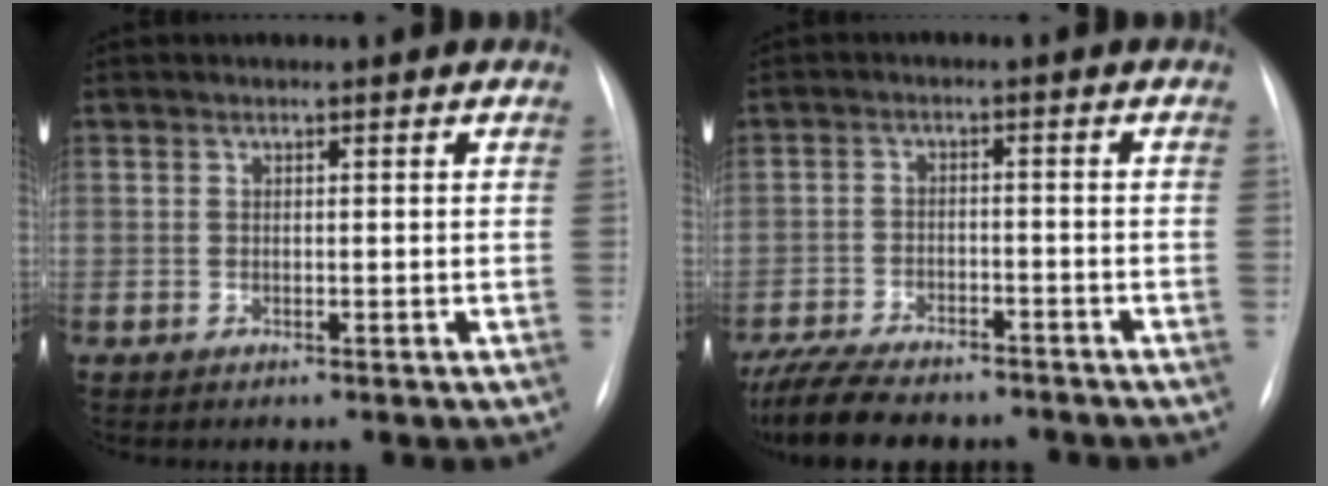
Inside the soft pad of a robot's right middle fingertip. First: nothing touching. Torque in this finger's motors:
{"motor_torque": [0.91, -0.94, 0.14, 0.08]}